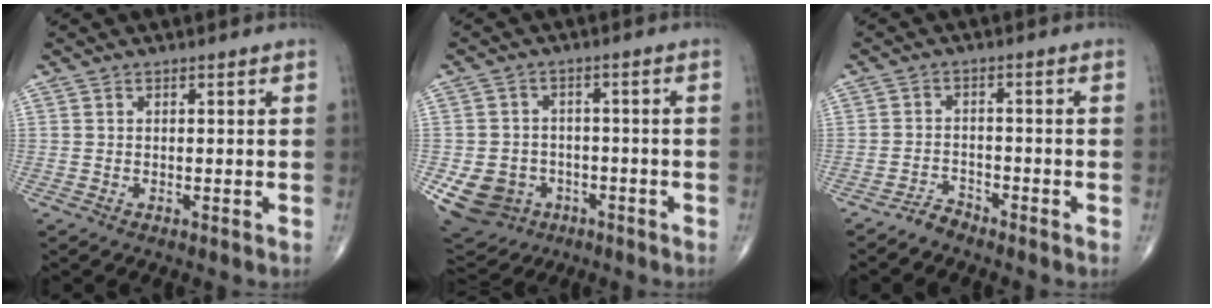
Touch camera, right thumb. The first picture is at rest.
{"total": 10.8, "force": [-3.9, 9.3, 3.9], "torque": [-0.076, 0.019, -0.050]}
{"total": 2.5, "force": [-2.4, 0.7, 0.0], "torque": [0.005, 0.005, -0.048]}